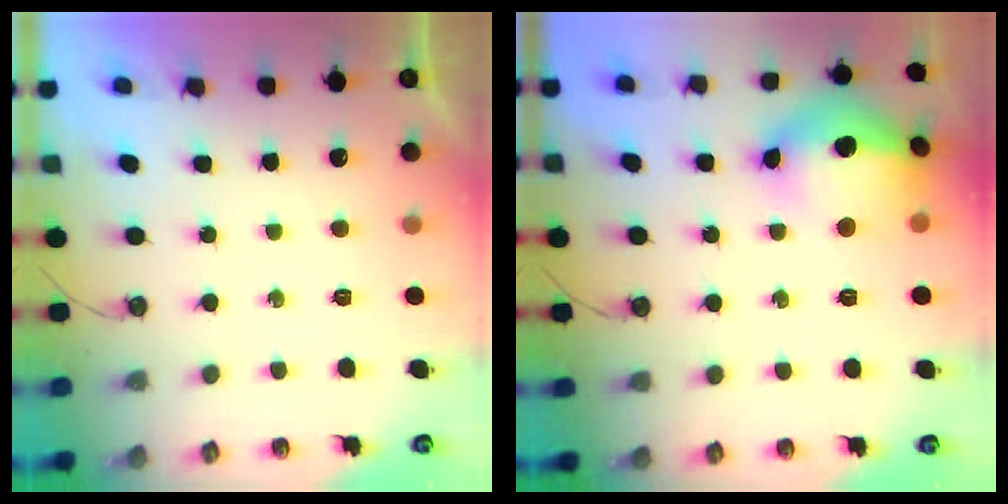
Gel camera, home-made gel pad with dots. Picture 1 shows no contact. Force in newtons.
{"total": 17.5, "press": 17.4, "slide": 1.9}